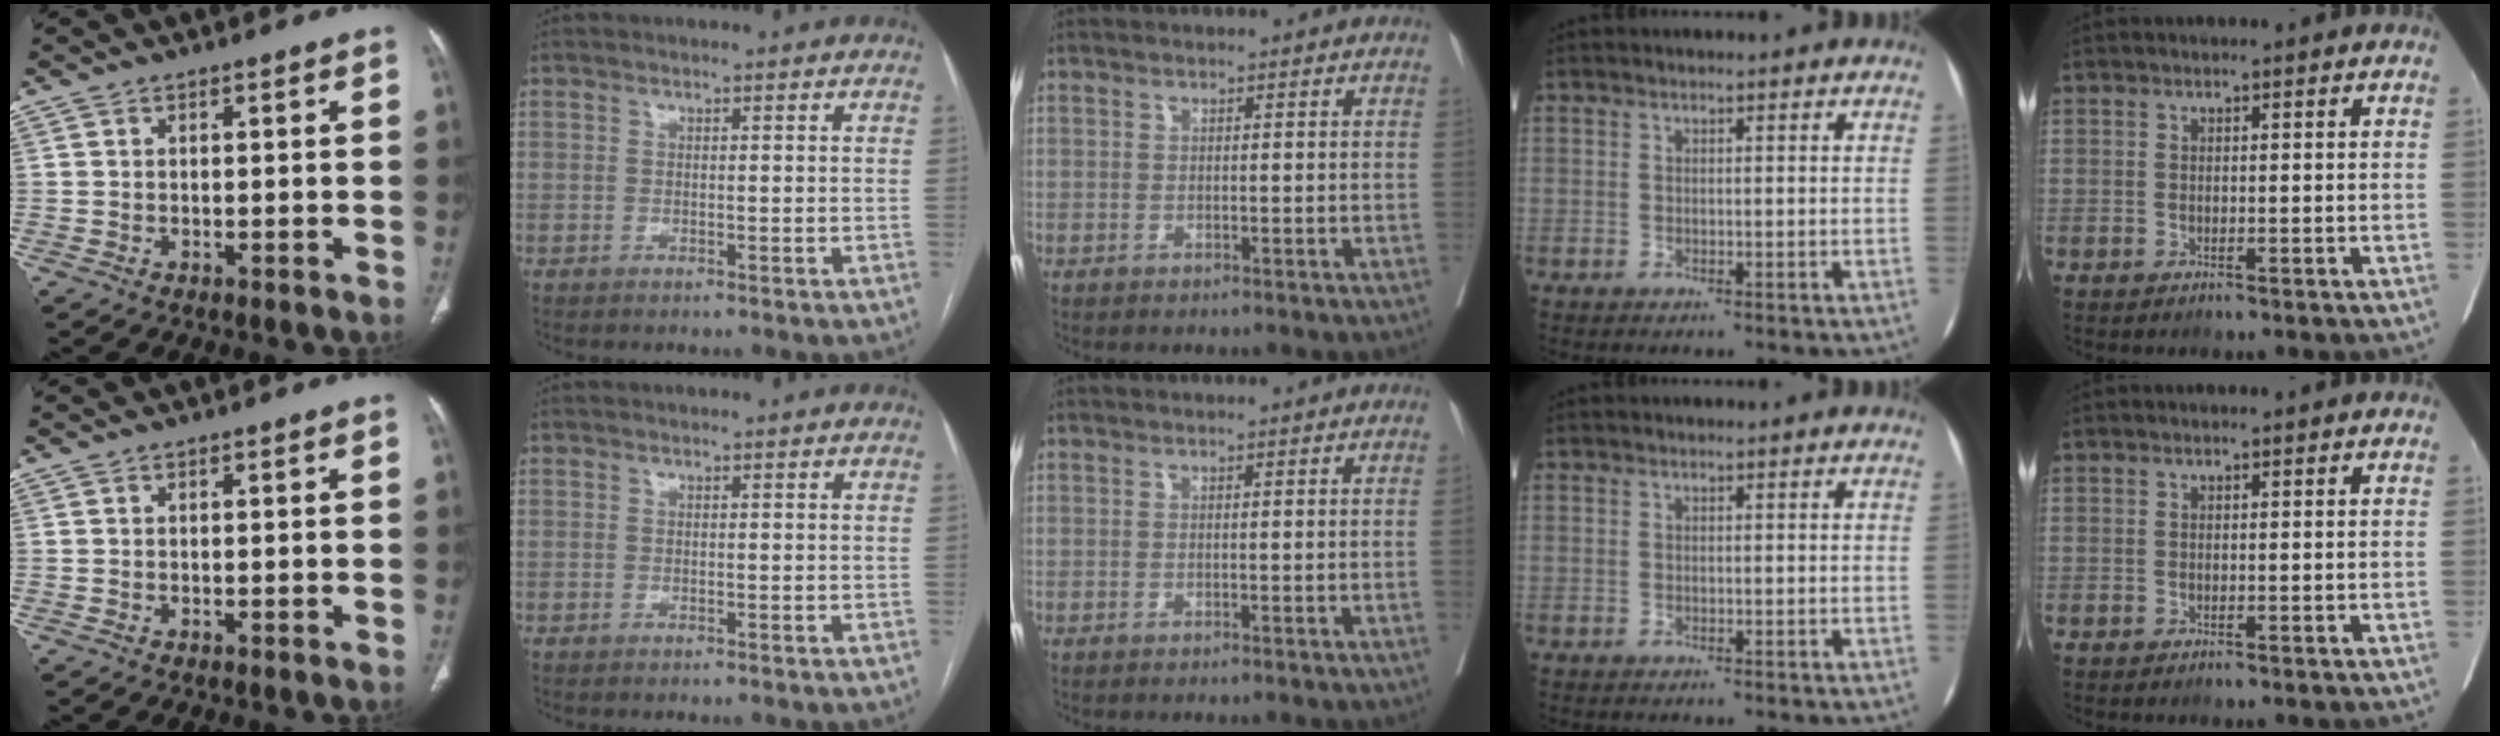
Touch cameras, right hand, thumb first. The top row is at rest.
{"middle": {"total": 0.7, "force": [0.0, -0.3, 0.6], "torque": [-0.004, 0.002, 0.001]}}